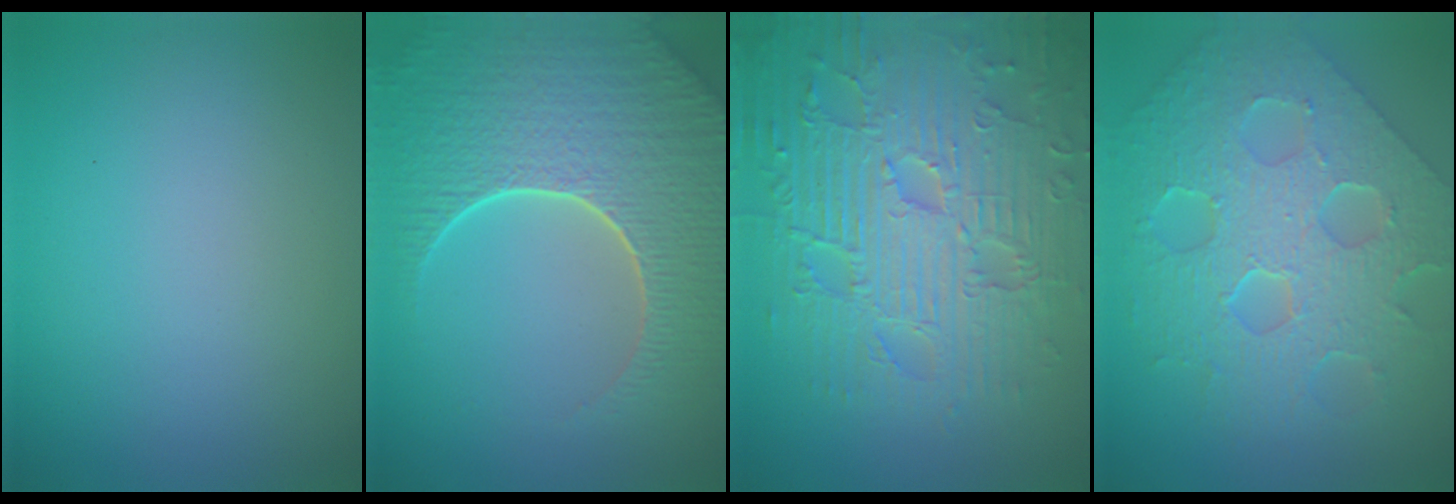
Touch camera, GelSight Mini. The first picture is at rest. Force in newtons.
{"total": 9.3, "press": 6.7, "slide": 6.5}
{"total": 9.4, "press": 6.8, "slide": 6.5}
{"total": 8.8, "press": 6.4, "slide": 6.1}